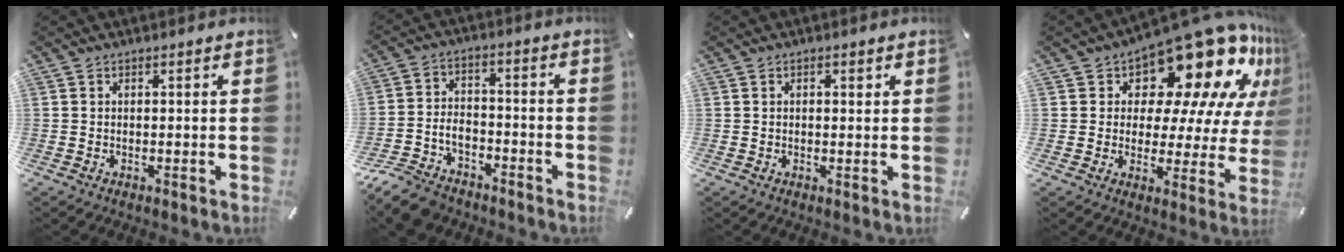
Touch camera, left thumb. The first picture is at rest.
{"total": 9.0, "force": [-6.6, 5.2, 3.2], "torque": [-0.067, 0.033, -0.128]}
{"total": 1.1, "force": [0.4, 0.6, 0.8], "torque": [-0.016, 0.005, 0.005]}
{"total": 21.2, "force": [14.5, 9.5, 12.2], "torque": [-0.160, -0.118, 0.240]}